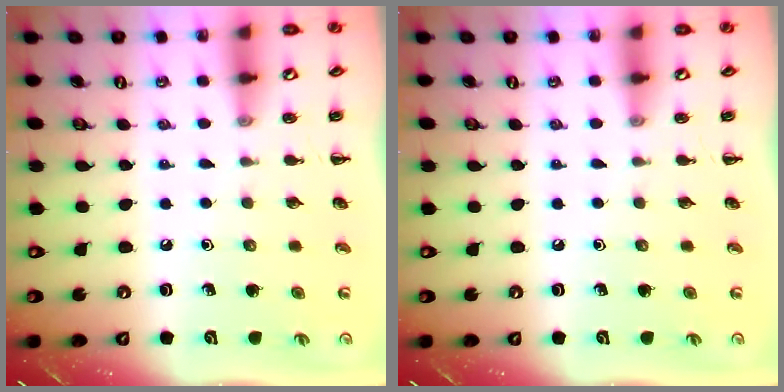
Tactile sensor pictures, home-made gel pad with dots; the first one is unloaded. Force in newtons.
{"total": 0.0}